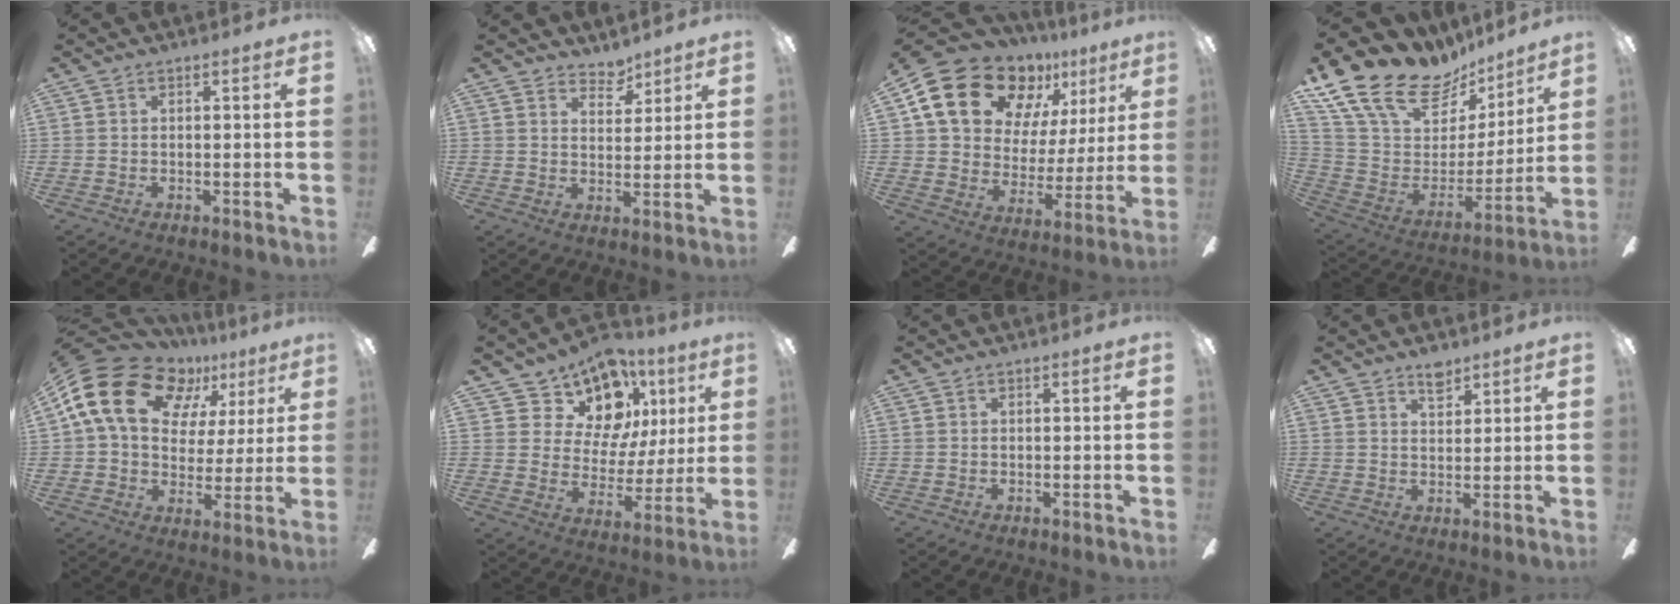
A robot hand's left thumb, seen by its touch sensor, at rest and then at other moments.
{"total": 4.8, "force": [4.3, 2.1, 0.9], "torque": [-0.007, -0.028, 0.077]}
{"total": 20.6, "force": [12.9, 13.3, 9.2], "torque": [-0.172, -0.065, 0.250]}
{"total": 22.6, "force": [16.4, 11.2, 10.9], "torque": [-0.216, -0.117, 0.306]}
{"total": 18.3, "force": [8.8, 12.7, 9.8], "torque": [-0.190, -0.037, 0.165]}
{"total": 13.8, "force": [9.5, 8.5, 5.3], "torque": [-0.101, -0.065, 0.178]}
{"total": 0.0}
{"total": 4.6, "force": [3.7, 2.0, 1.9], "torque": [-0.012, -0.023, 0.062]}